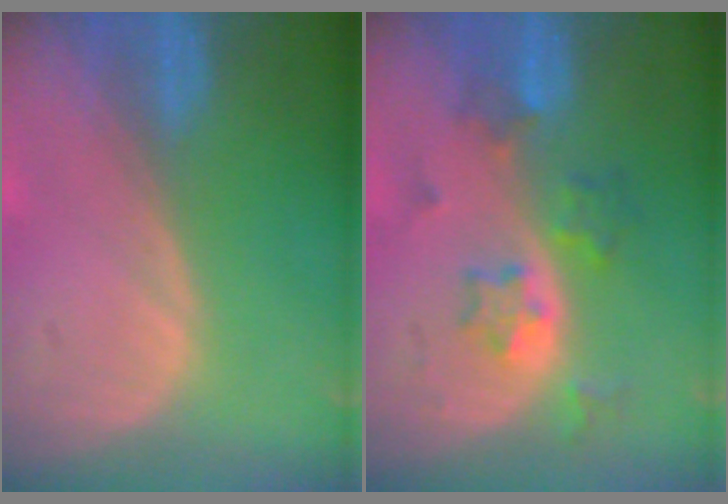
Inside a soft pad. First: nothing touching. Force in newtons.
{"total": 5.7, "press": 5.3, "slide": 2.3}